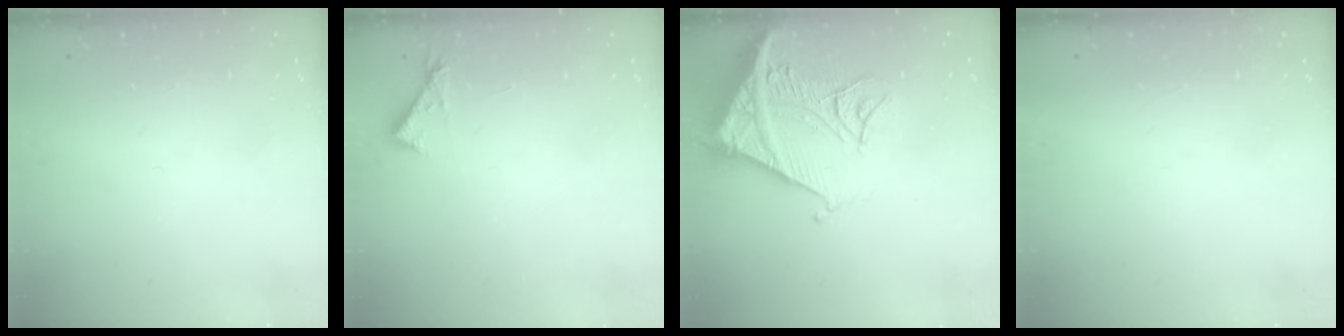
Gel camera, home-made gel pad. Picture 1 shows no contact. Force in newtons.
{"total": 4.7, "press": 4.7, "slide": 0.4}
{"total": 16.2, "press": 16.1, "slide": 2.1}
{"total": 1.5, "press": 1.5, "slide": 0.1}